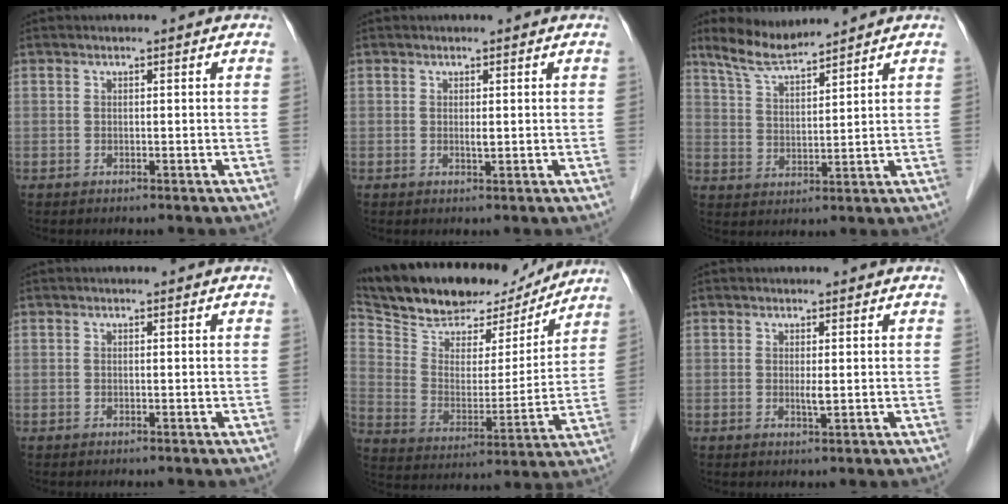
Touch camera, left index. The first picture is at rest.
{"total": 0.7, "force": [0.0, 0.2, 0.6], "torque": [-0.015, -0.006, 0.001]}
{"total": 6.0, "force": [5.6, 0.3, 1.9], "torque": [-0.052, 0.004, 0.117]}
{"total": 0.0}
{"total": 21.6, "force": [18.6, 7.1, 8.5], "torque": [-0.161, 0.008, 0.297]}
{"total": 1.2, "force": [0.0, 0.1, 1.1], "torque": [-0.025, -0.006, 0.002]}